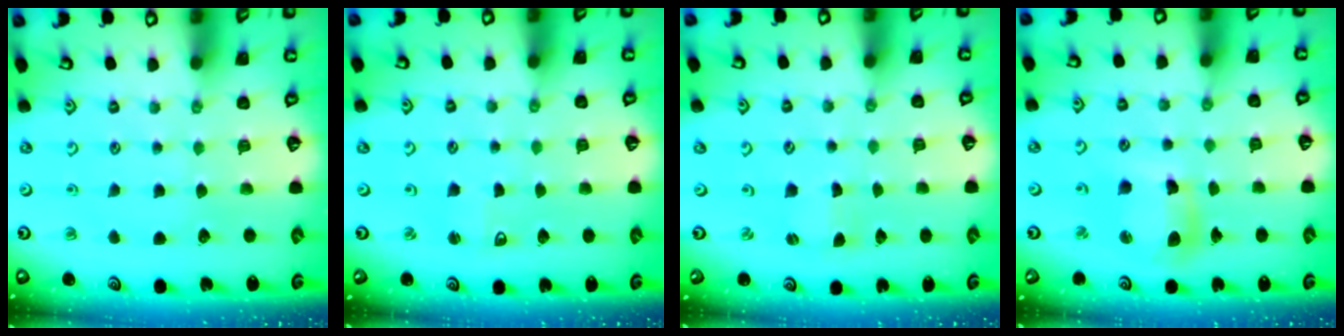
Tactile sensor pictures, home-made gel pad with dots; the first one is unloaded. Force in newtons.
{"total": 2.2, "press": 2.1, "slide": 0.6}
{"total": 1.3, "press": 1.2, "slide": 0.2}
{"total": 10.3, "press": 10.2, "slide": 1.2}